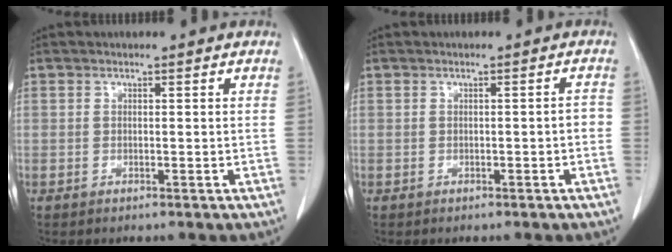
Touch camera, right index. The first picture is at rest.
{"total": 1.0, "force": [-0.2, 0.2, 1.0], "torque": [-0.012, 0.001, -0.002]}